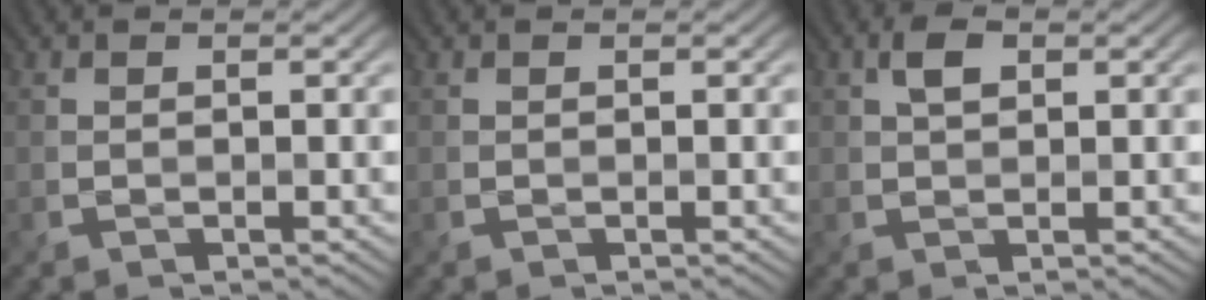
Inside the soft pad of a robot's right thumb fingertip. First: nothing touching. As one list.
[{"total": 0.0}, {"total": 2.3, "force": [0.9, 1.3, 1.6], "torque": [-0.031, 0.003, 0.015]}]